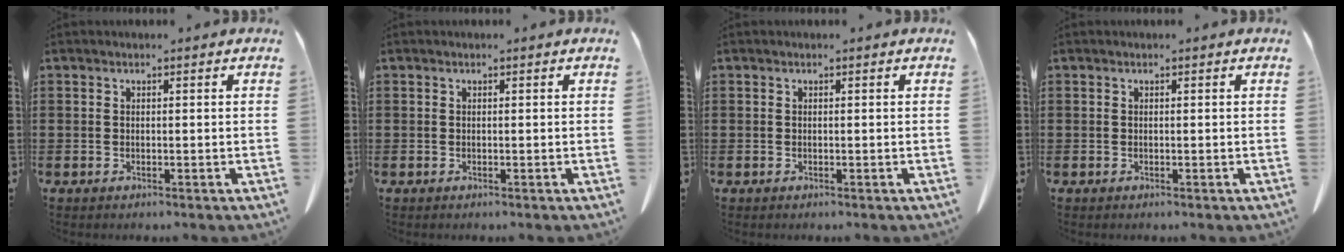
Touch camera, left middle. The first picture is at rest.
{"total": 0.0}
{"total": 0.0}
{"total": 0.0}